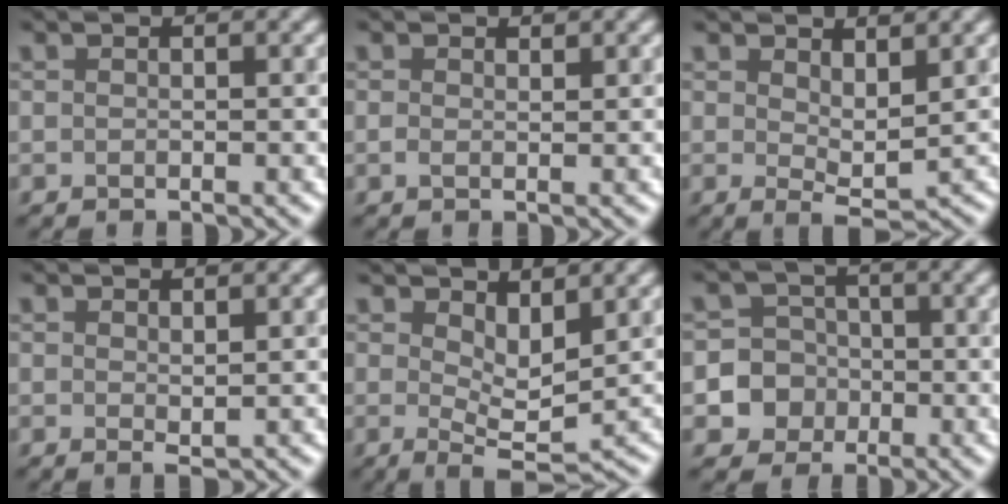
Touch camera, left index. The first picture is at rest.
{"total": 0.7, "force": [0.4, 0.3, 0.5], "torque": [-0.014, -0.001, 0.006]}
{"total": 2.8, "force": [1.5, 1.0, 2.2], "torque": [-0.040, -0.007, 0.026]}
{"total": 0.7, "force": [0.3, 0.1, 0.6], "torque": [-0.009, -0.004, 0.006]}
{"total": 3.8, "force": [1.1, 1.5, 3.4], "torque": [-0.058, -0.009, 0.021]}
{"total": 8.5, "force": [-2.7, 7.9, 1.2], "torque": [-0.025, -0.007, -0.073]}